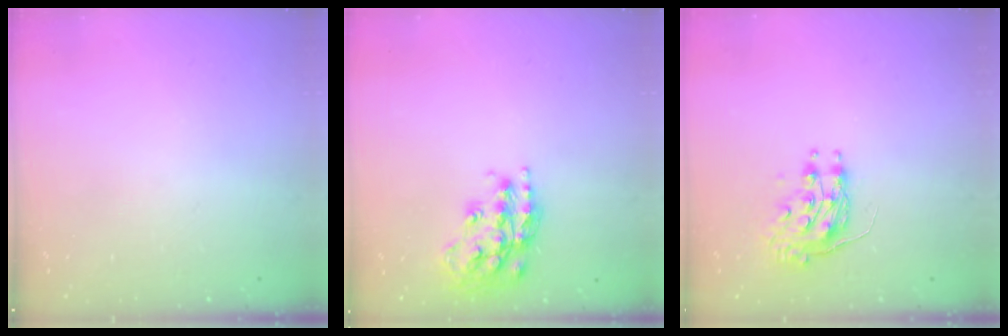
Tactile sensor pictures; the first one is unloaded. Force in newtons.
{"total": 18.0, "press": 17.9, "slide": 1.2}
{"total": 8.6, "press": 8.6, "slide": 0.2}